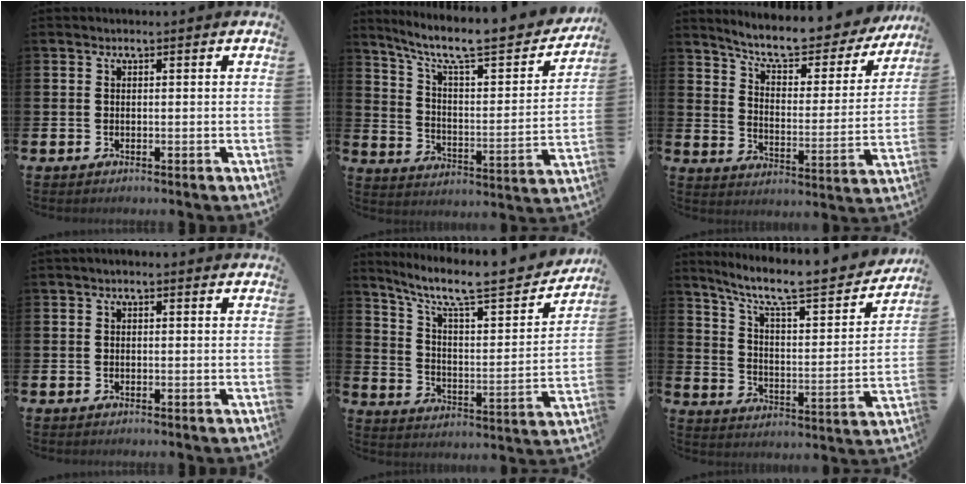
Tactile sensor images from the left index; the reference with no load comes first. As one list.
[{"total": 9.3, "force": [7.4, 2.2, 5.2], "torque": [-0.119, -0.058, 0.117]}, {"total": 8.1, "force": [7.3, 1.7, 3.1], "torque": [-0.081, -0.054, 0.120]}, {"total": 0.6, "force": [-0.3, 0.3, 0.4], "torque": [-0.006, 0.003, -0.007]}, {"total": 9.5, "force": [7.7, 2.1, 5.2], "torque": [-0.120, -0.057, 0.122]}, {"total": 8.8, "force": [7.4, 1.7, 4.5], "torque": [-0.106, -0.058, 0.117]}]